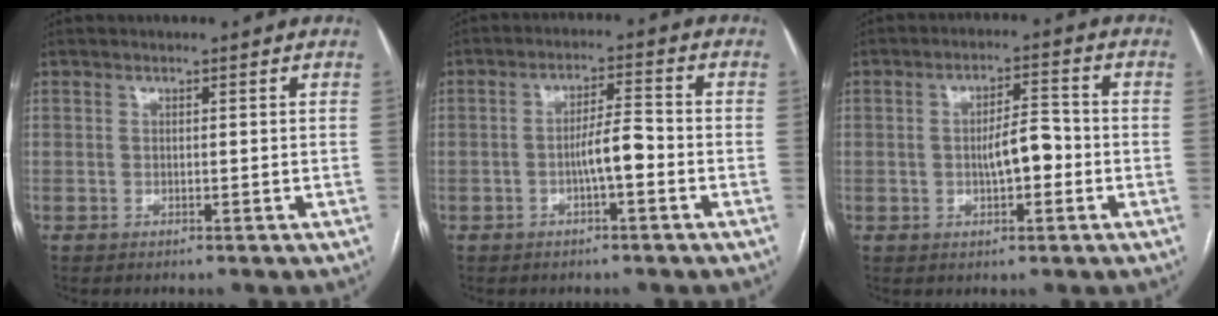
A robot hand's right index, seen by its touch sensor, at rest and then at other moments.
{"total": 4.9, "force": [-1.6, 0.7, 4.5], "torque": [-0.078, 0.011, -0.027]}
{"total": 5.6, "force": [-0.9, 2.0, 5.1], "torque": [-0.085, 0.013, -0.013]}